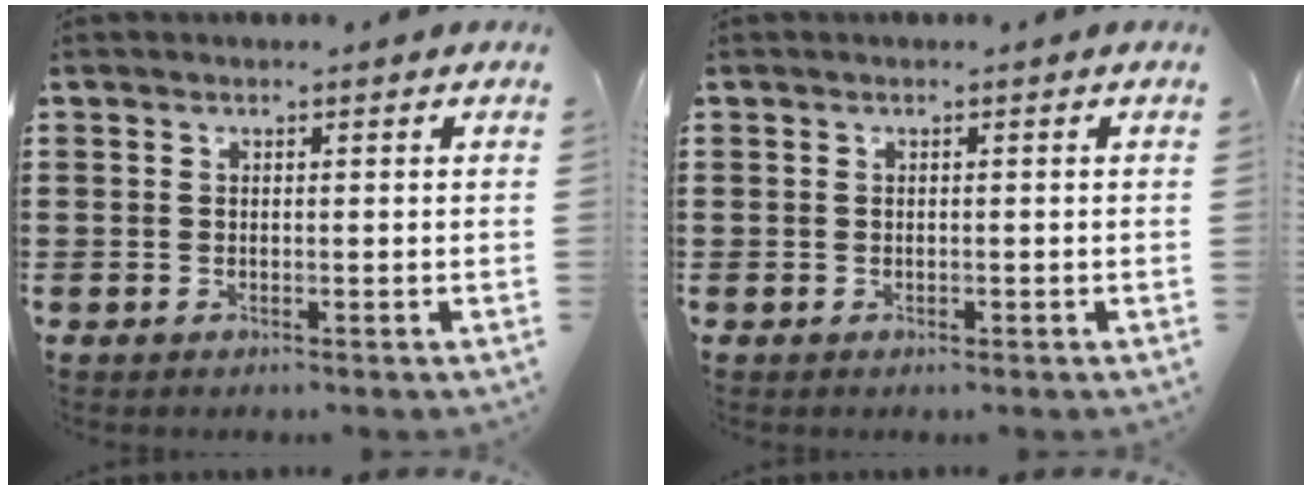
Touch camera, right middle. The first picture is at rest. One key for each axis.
{"total": 0.0}